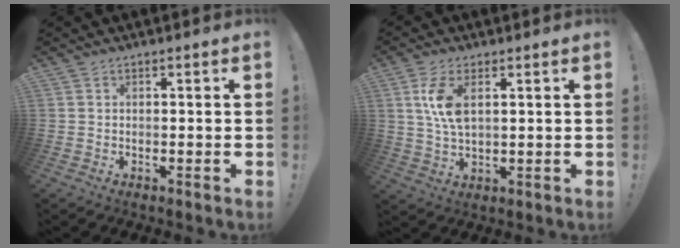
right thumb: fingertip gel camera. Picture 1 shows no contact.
{"total": 8.0, "force": [2.5, 3.5, 6.8], "torque": [-0.134, -0.005, 0.042]}